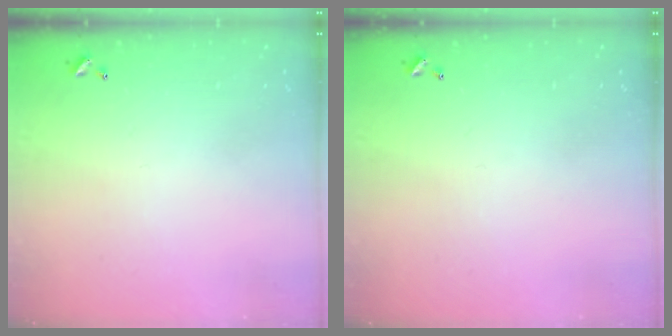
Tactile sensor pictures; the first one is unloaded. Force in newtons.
{"total": 0.0}